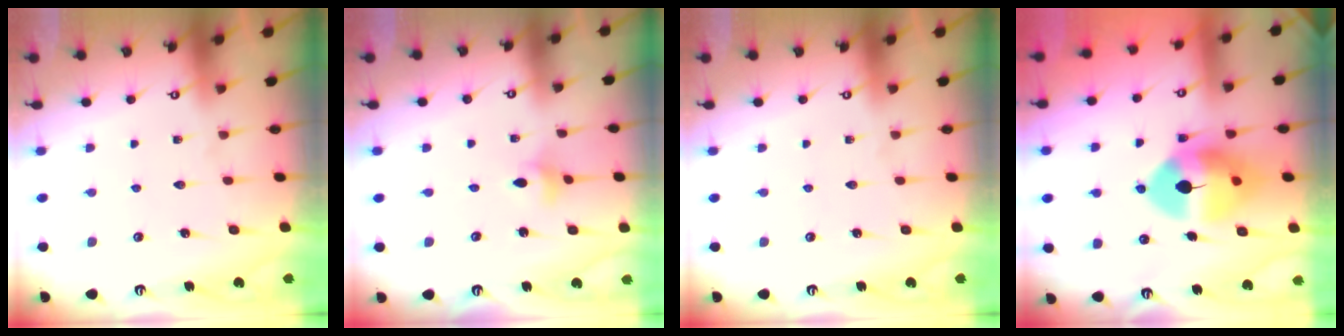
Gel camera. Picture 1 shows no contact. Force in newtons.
{"total": 3.0, "press": 3.0, "slide": 0.4}
{"total": 0.0}
{"total": 12.1, "press": 11.9, "slide": 2.0}